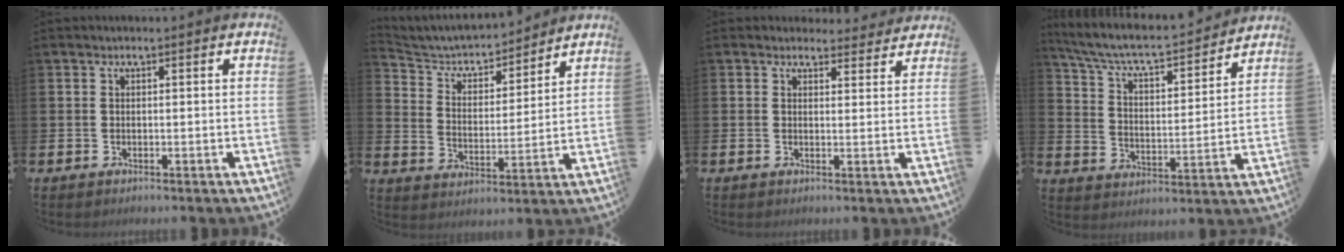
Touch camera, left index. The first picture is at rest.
{"total": 5.6, "force": [5.2, 1.7, 1.0], "torque": [-0.056, -0.039, 0.086]}
{"total": 2.5, "force": [2.4, 0.9, 0.0], "torque": [0.005, -0.013, 0.040]}
{"total": 7.2, "force": [6.6, 1.5, 2.7], "torque": [-0.090, -0.048, 0.108]}